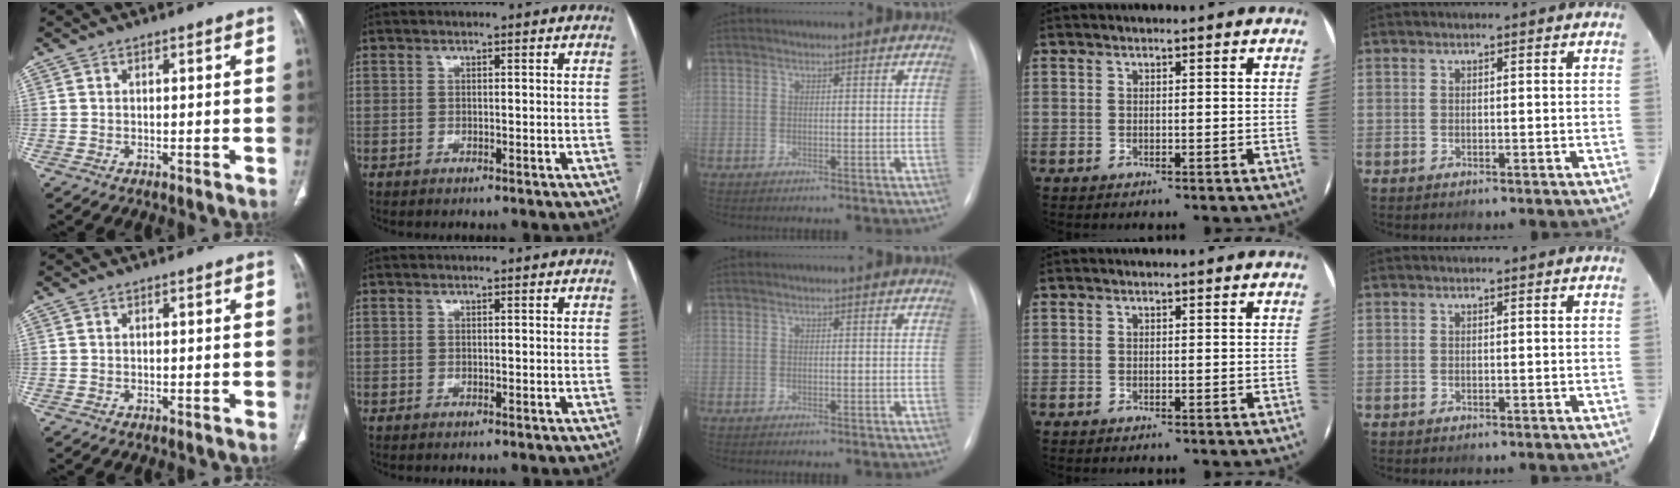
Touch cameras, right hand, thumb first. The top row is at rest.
{}